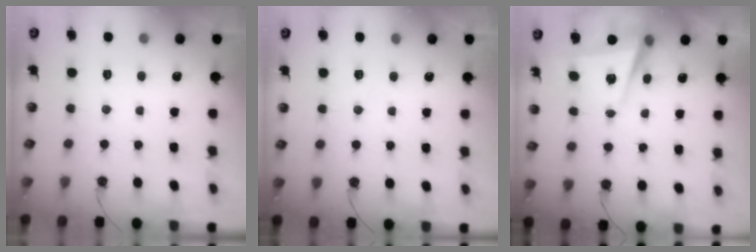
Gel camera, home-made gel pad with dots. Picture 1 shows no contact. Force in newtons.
{"total": 5.5, "press": 3.3, "slide": 4.4}
{"total": 6.8, "press": 5.8, "slide": 3.7}